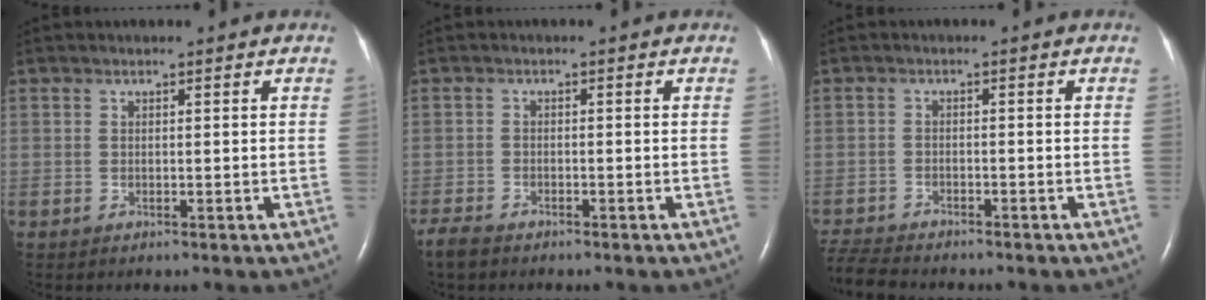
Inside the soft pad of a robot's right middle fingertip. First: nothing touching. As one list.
[{"total": 3.2, "force": [-2.8, 1.0, 1.2], "torque": [-0.024, -0.006, -0.050]}, {"total": 6.7, "force": [-6.3, 1.0, 1.8], "torque": [-0.035, -0.015, -0.110]}]